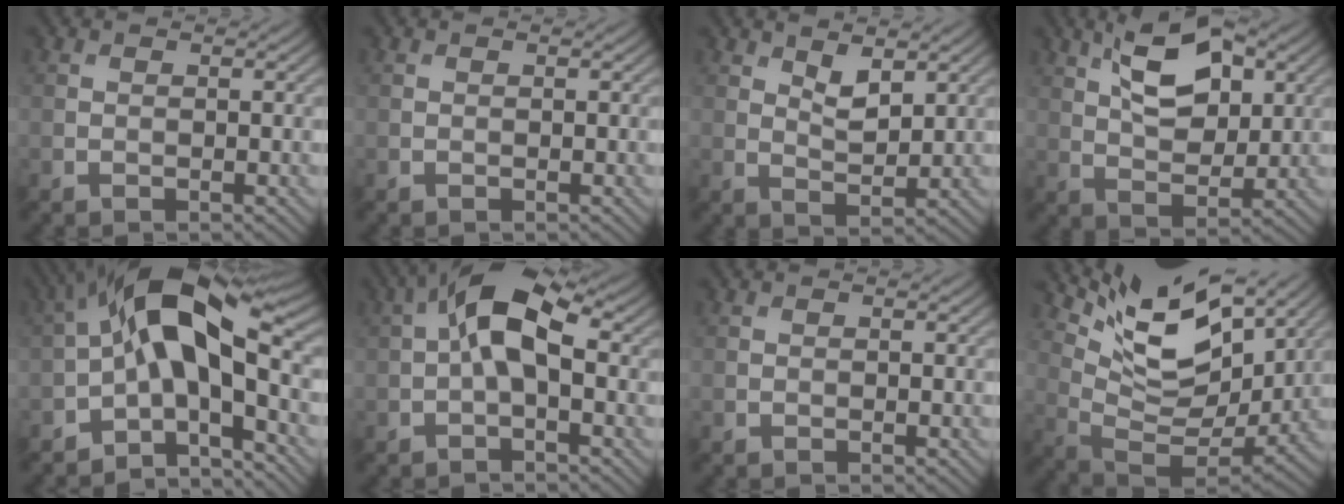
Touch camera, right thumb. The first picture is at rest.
{"total": 0.0}
{"total": 3.6, "force": [2.1, 1.6, 2.5], "torque": [-0.054, -0.008, 0.042]}
{"total": 9.4, "force": [4.1, 4.8, 7.0], "torque": [-0.125, 0.008, 0.068]}
{"total": 12.9, "force": [-0.9, 5.6, 11.6], "torque": [-0.197, 0.027, -0.035]}
{"total": 7.1, "force": [0.6, 3.1, 6.3], "torque": [-0.125, 0.022, 0.000]}
{"total": 0.0}
{"total": 13.6, "force": [8.7, 5.3, 9.1], "torque": [-0.173, -0.002, 0.152]}